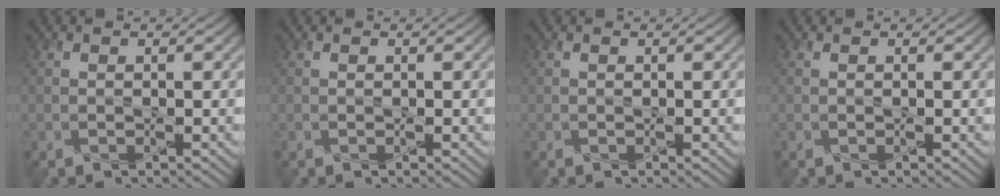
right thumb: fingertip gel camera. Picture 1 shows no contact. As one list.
[{"total": 0.0}, {"total": 0.0}, {"total": 0.0}]